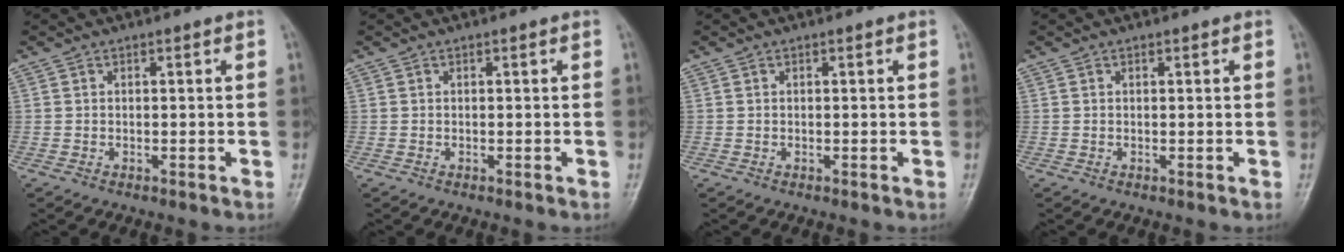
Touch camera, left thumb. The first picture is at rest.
{"total": 0.0}
{"total": 0.0}
{"total": 0.0}